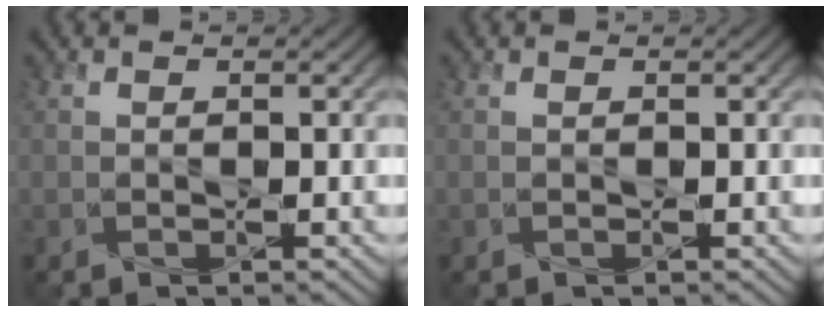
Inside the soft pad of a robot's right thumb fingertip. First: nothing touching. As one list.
[{"total": 0.0}]